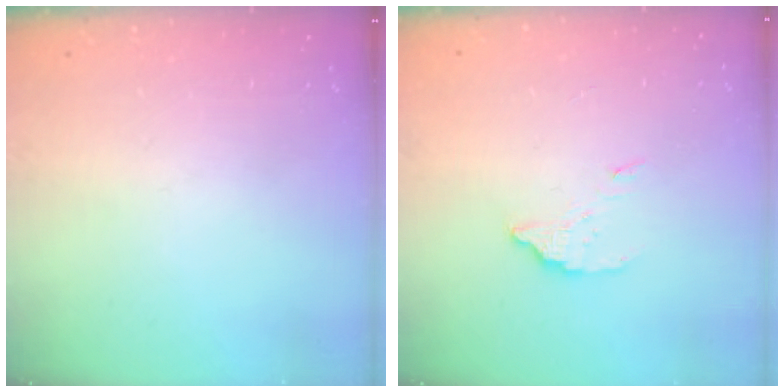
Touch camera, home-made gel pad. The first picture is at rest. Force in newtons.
{"total": 3.4, "press": 3.4, "slide": 0.3}